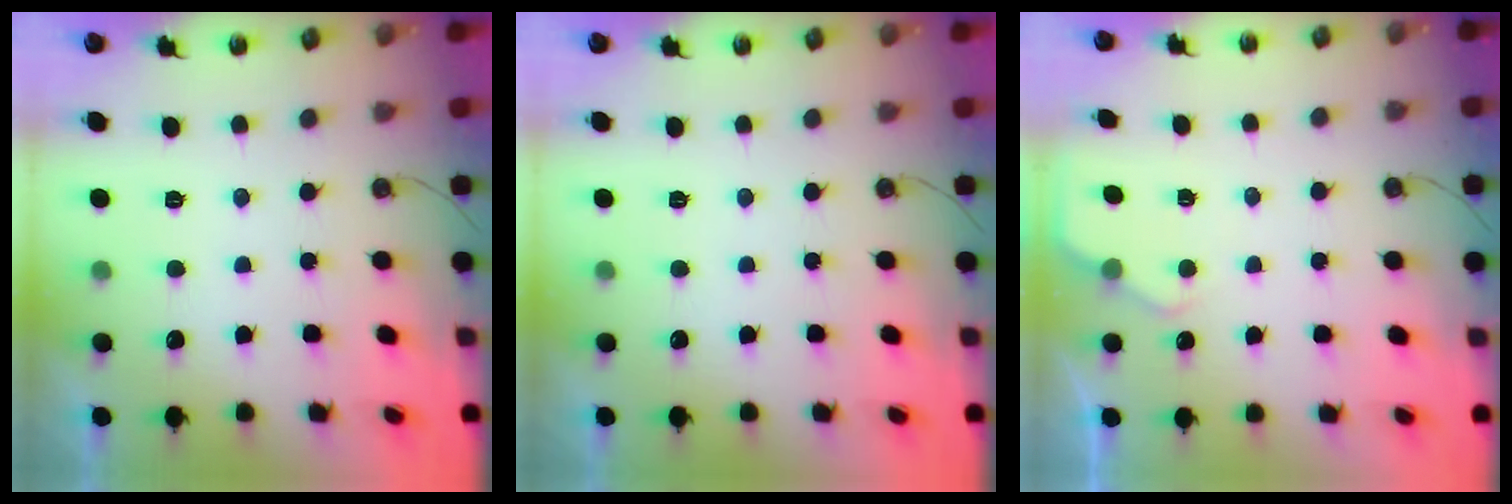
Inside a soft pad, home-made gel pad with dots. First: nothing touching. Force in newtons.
{"total": 0.0}
{"total": 3.0, "press": 2.9, "slide": 0.4}